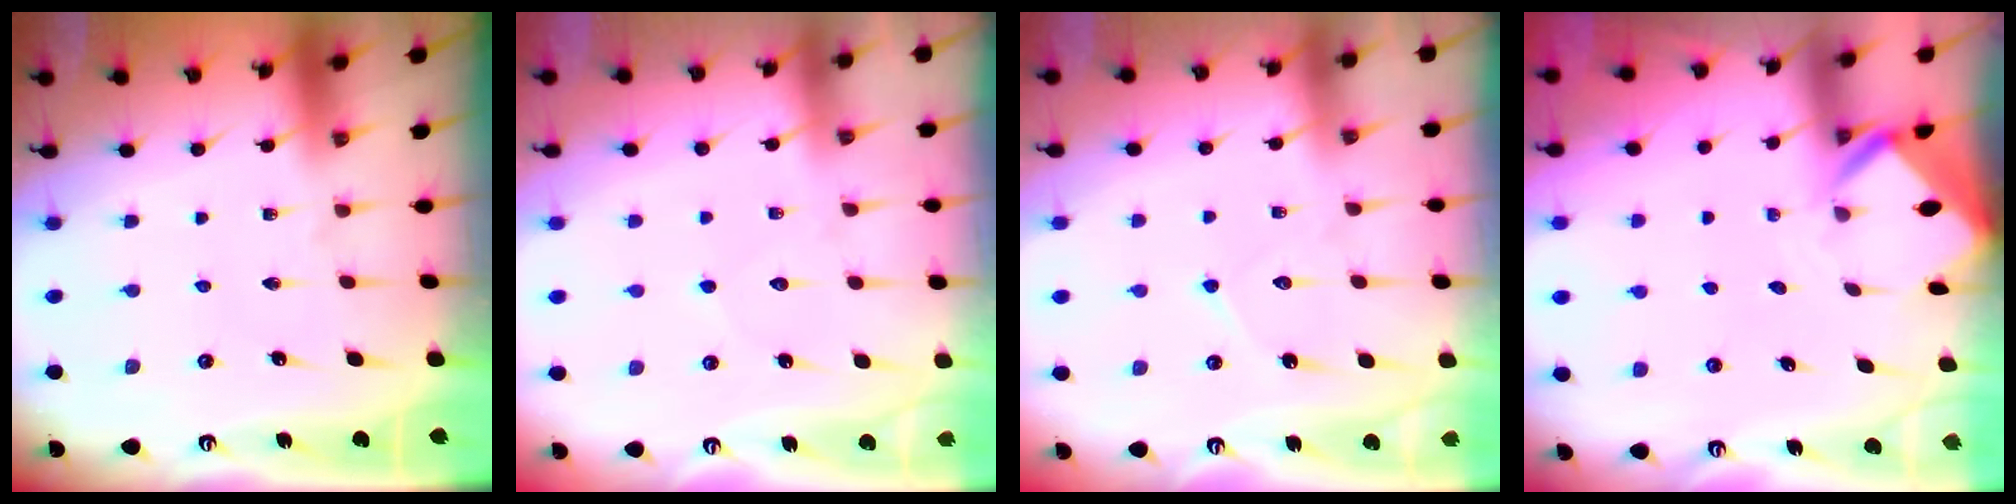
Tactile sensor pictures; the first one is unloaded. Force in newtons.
{"total": 5.3, "press": 5.3, "slide": 0.7}
{"total": 6.1, "press": 6.1, "slide": 0.6}
{"total": 2.9, "press": 2.9, "slide": 0.2}